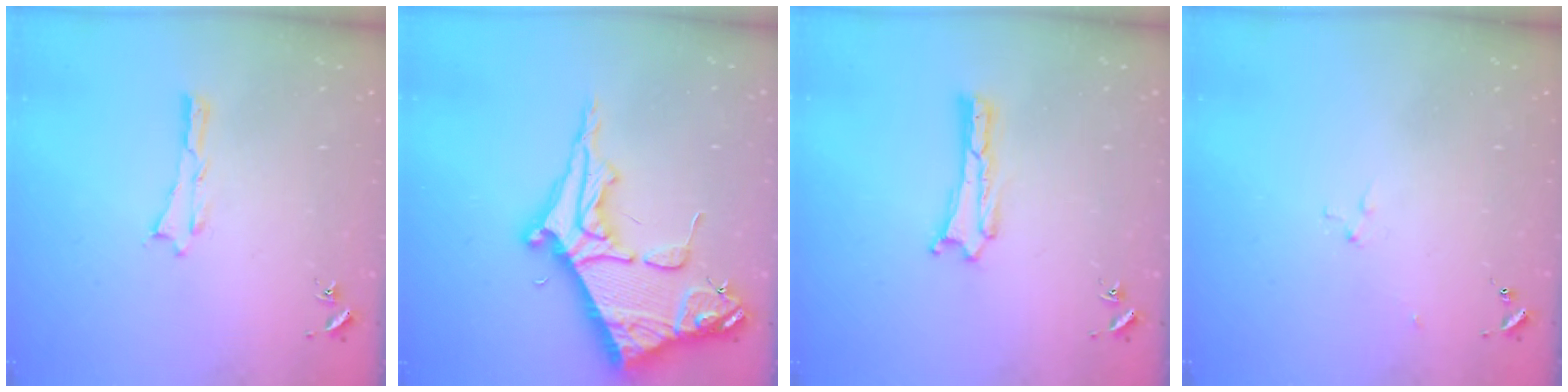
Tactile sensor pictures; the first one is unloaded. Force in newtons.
{"total": 10.2, "press": 10.2, "slide": 1.1}
{"total": 0.0}
{"total": 2.9, "press": 2.9, "slide": 0.3}